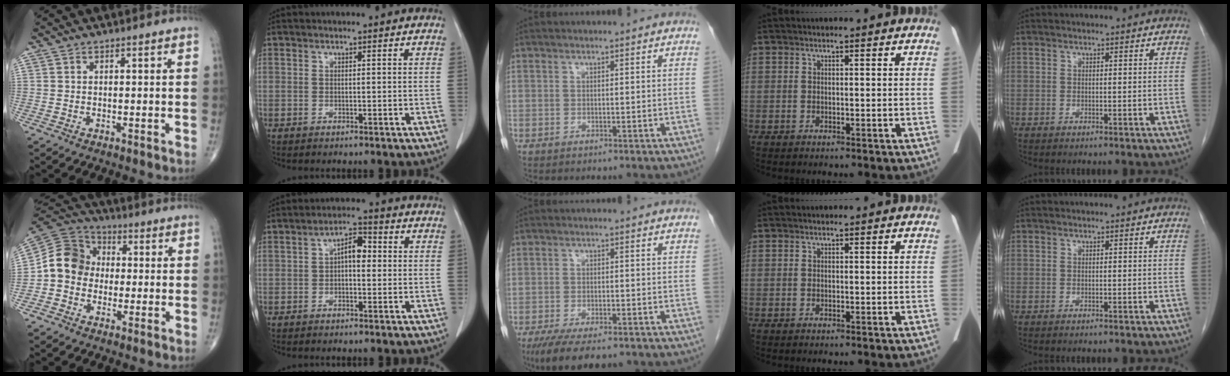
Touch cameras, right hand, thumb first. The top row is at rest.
{"thumb": {"total": 10.0, "force": [-1.0, 8.8, 4.8], "torque": [-0.071, 0.039, -0.034]}, "index": {"total": 4.8, "force": [0.1, 2.1, 4.3], "torque": [-0.075, 0.024, -0.002]}, "middle": {"total": 9.3, "force": [-7.0, 2.9, 5.4], "torque": [-0.083, -0.014, -0.107]}}